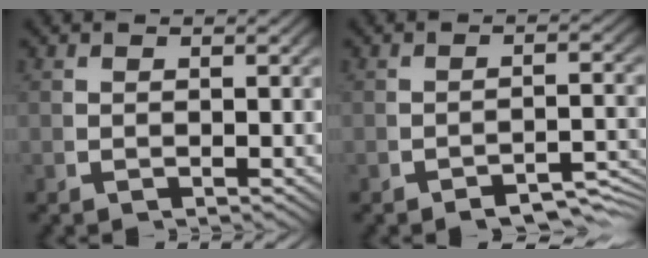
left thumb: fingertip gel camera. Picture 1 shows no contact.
{"total": 5.1, "force": [-4.1, 1.7, 2.4], "torque": [-0.028, -0.005, -0.063]}